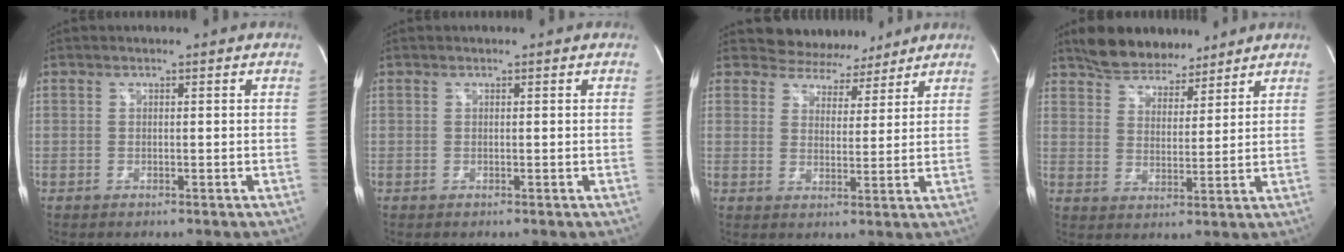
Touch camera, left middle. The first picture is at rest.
{"total": 0.0}
{"total": 6.8, "force": [6.1, 2.9, 0.1], "torque": [0.001, 0.003, 0.085]}
{"total": 9.0, "force": [7.7, 3.3, 3.2], "torque": [-0.051, 0.009, 0.137]}